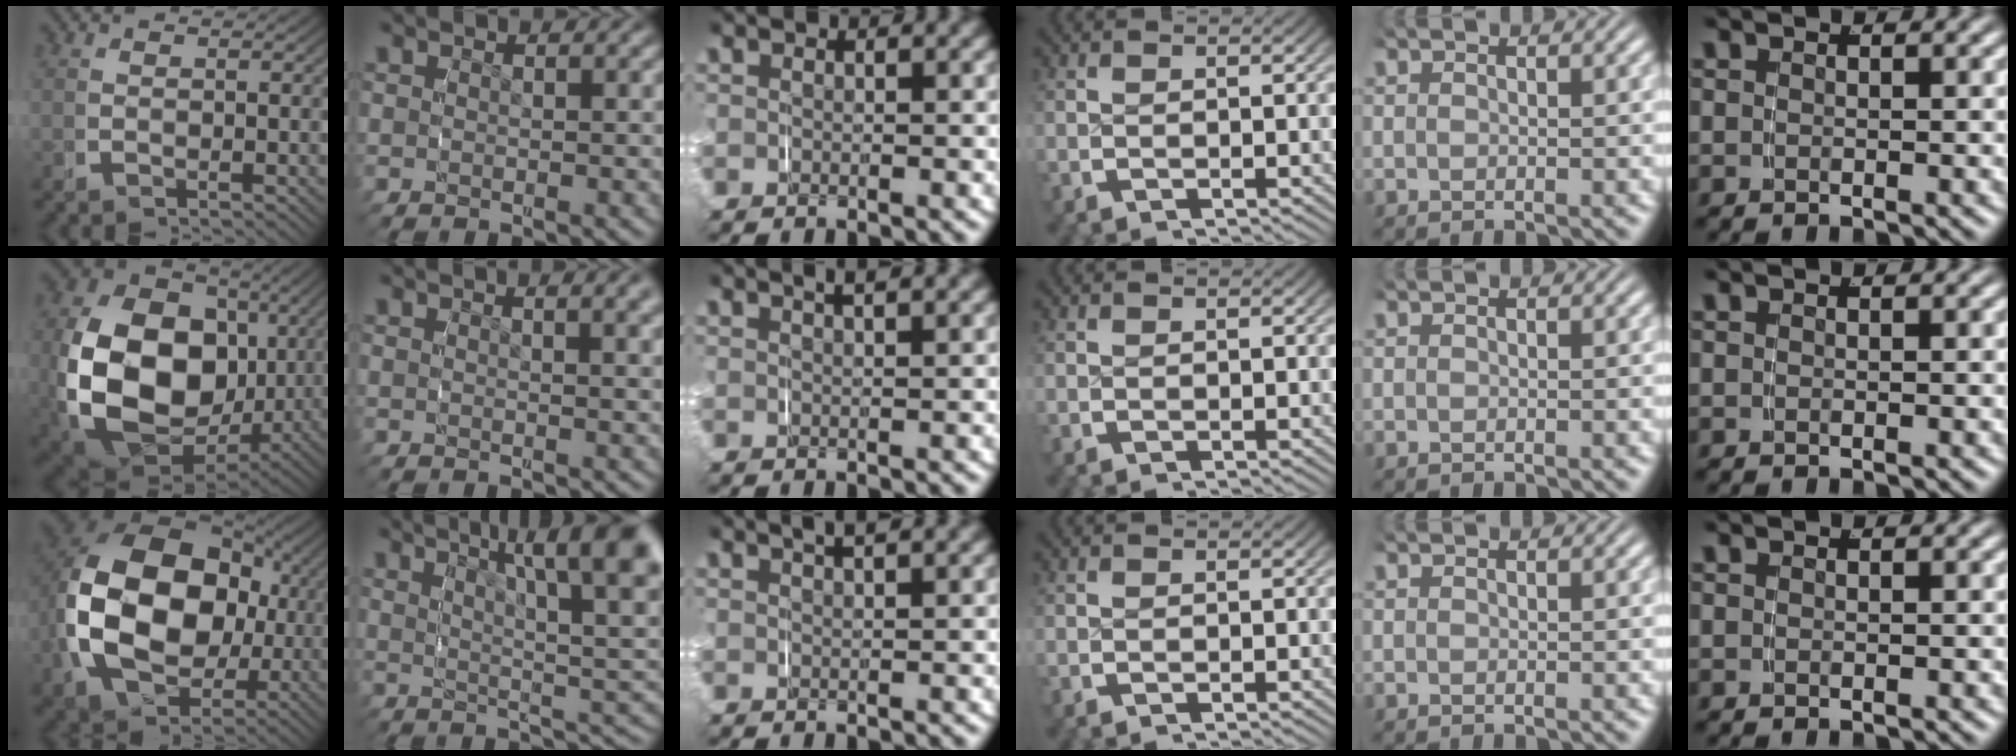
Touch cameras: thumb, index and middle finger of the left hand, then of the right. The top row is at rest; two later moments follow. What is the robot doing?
{"motion": "grasp_and_lifting", "object": "paper plate"}